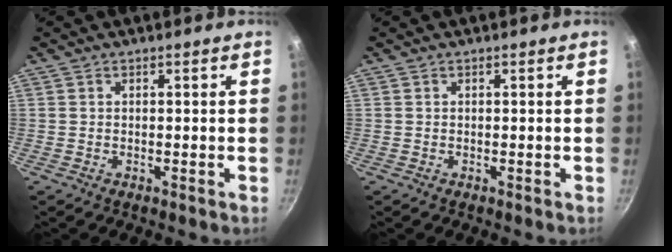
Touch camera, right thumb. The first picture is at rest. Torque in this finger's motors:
{"motor_torque": [-0.01, 0.00, 0.05, 0.01, 0.00]}